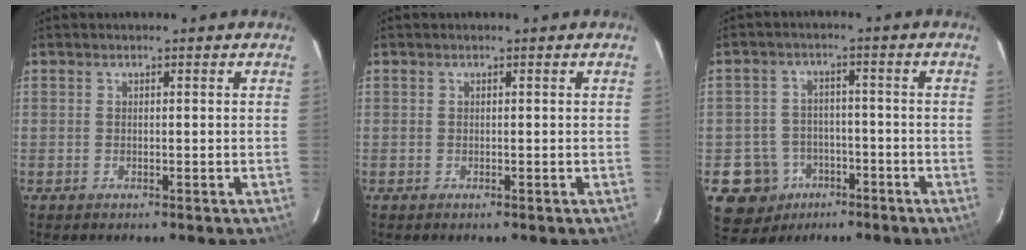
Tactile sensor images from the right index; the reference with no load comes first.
{"total": 0.0}
{"total": 9.3, "force": [-4.4, 8.1, 1.2], "torque": [-0.050, 0.033, -0.058]}